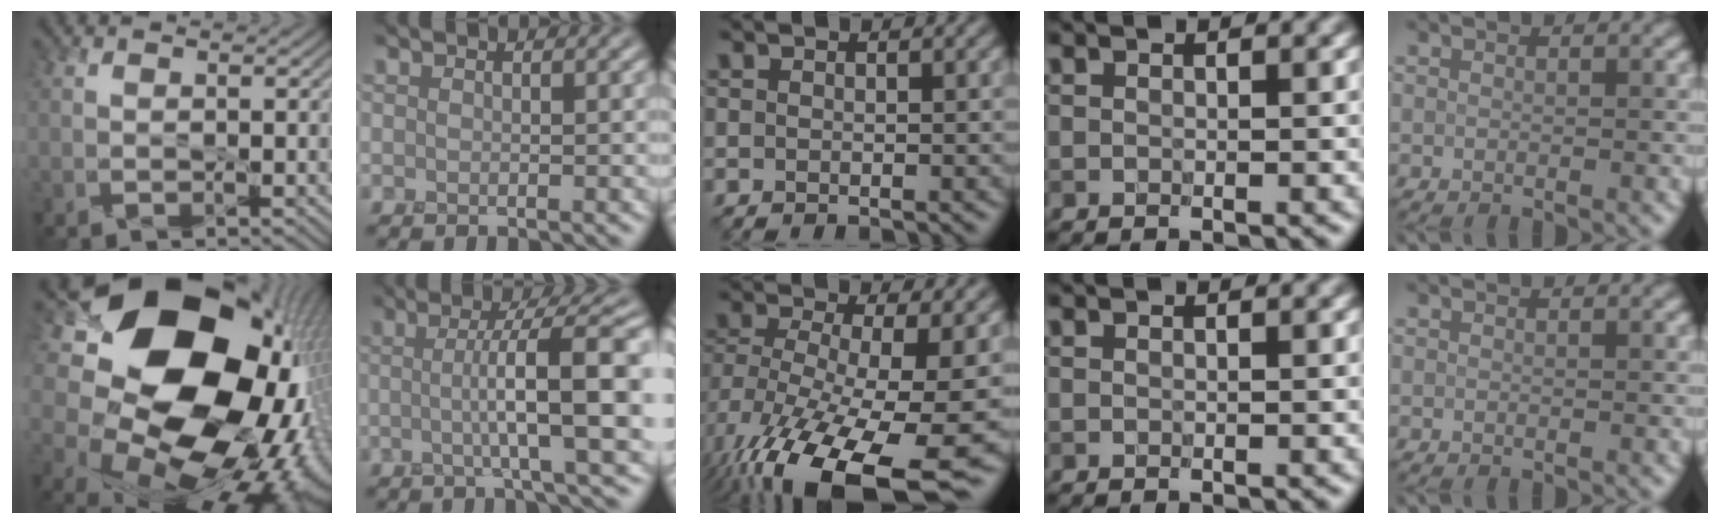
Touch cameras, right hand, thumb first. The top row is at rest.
{"thumb": {"total": 22.4, "force": [4.6, 17.3, 13.5], "torque": [-0.268, -0.016, 0.107]}, "index": {"total": 9.0, "force": [0.0, 1.6, 8.9], "torque": [-0.119, 0.007, -0.002]}, "middle": {"total": 14.0, "force": [-6.5, 5.7, 11.1], "torque": [-0.214, -0.031, -0.093]}}